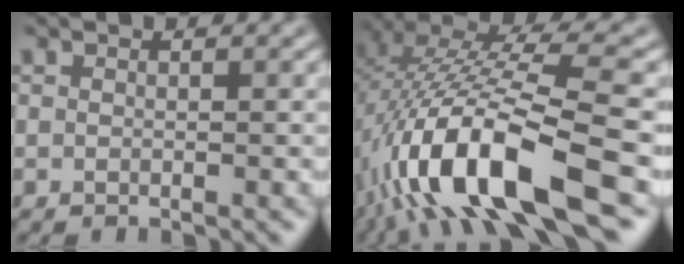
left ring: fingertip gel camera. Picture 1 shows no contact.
{"total": 13.9, "force": [-5.6, 4.0, 12.1], "torque": [-0.251, 0.011, -0.092]}